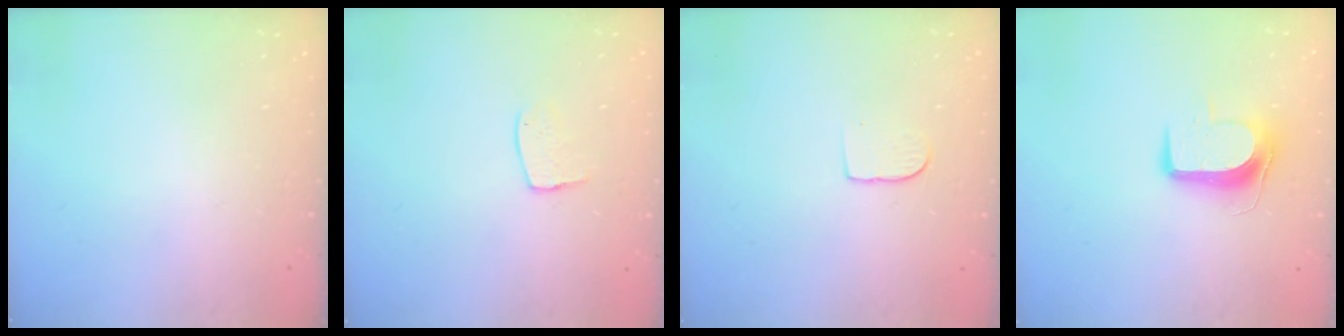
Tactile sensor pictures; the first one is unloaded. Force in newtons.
{"total": 7.5, "press": 7.5, "slide": 0.4}
{"total": 6.8, "press": 6.8, "slide": 0.5}
{"total": 9.2, "press": 9.2, "slide": 0.2}